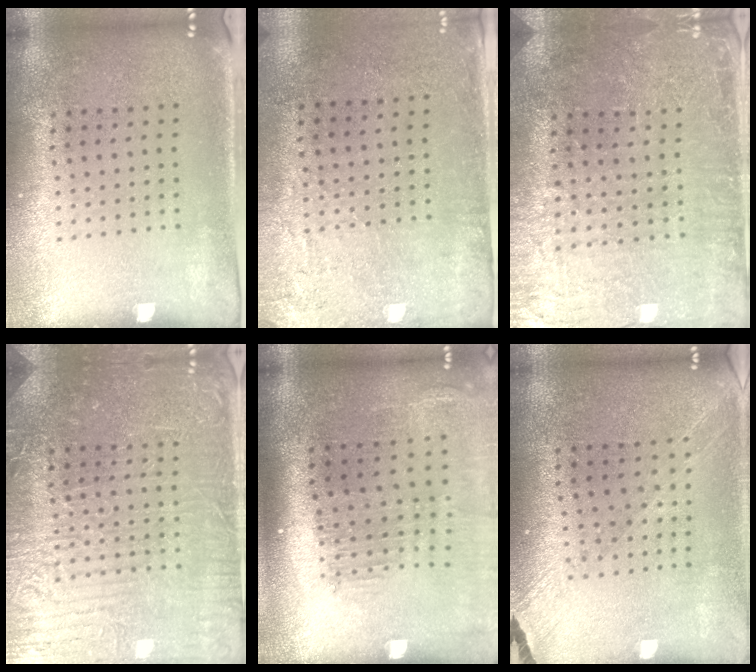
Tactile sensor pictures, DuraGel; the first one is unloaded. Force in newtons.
{"total": 2.8, "press": 2.3, "slide": 1.6}
{"total": 1.6, "press": 1.6, "slide": 0.1}
{"total": 4.6, "press": 4.5, "slide": 0.8}
{"total": 2.1, "press": 1.7, "slide": 1.2}
{"total": 1.2, "press": 1.2, "slide": 0.2}